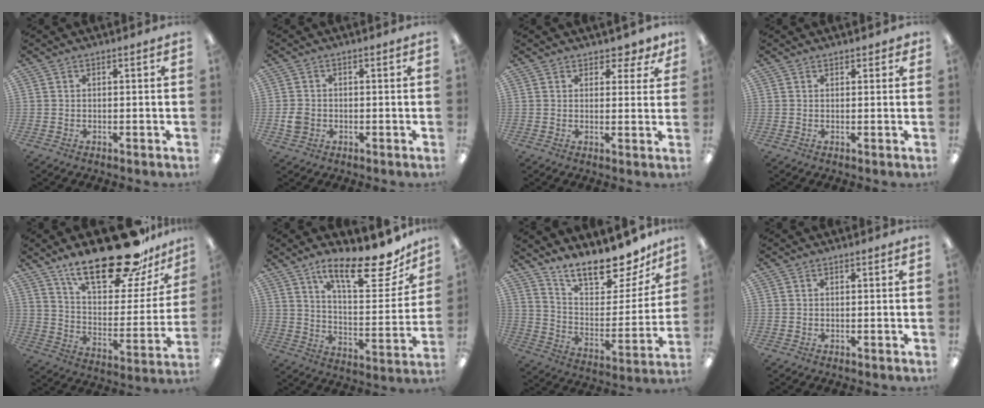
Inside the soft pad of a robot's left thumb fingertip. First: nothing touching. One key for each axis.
{"total": 3.1, "fx": -0.6, "fy": 2.7, "fz": 1.4, "tx": -0.015, "ty": 0.001, "tz": -0.011}
{"total": 3.5, "fx": 2.6, "fy": 2.2, "fz": 1.0, "tx": -0.001, "ty": -0.011, "tz": 0.044}
{"total": 1.3, "fx": 1.1, "fy": 0.7, "fz": 0.3, "tx": 0.000, "ty": -0.002, "tz": 0.020}
{"total": 26.3, "fx": 19.1, "fy": 9.6, "fz": 15.3, "tx": -0.238, "ty": -0.117, "tz": 0.320}
{"total": 19.5, "fx": 13.7, "fy": 6.0, "fz": 12.4, "tx": -0.182, "ty": -0.090, "tz": 0.221}
{"total": 16.6, "fx": 14.6, "fy": 4.6, "fz": 6.3, "tx": -0.109, "ty": -0.112, "tz": 0.255}
{"total": 0.0}